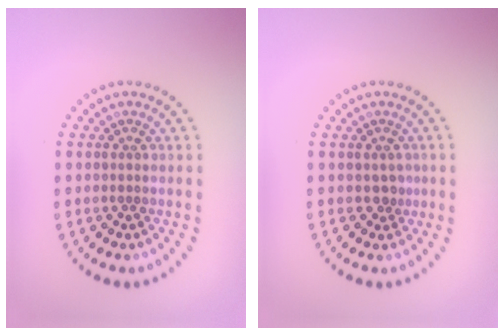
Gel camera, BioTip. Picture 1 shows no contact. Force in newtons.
{"total": 1.0, "press": 0.8, "slide": 0.6}